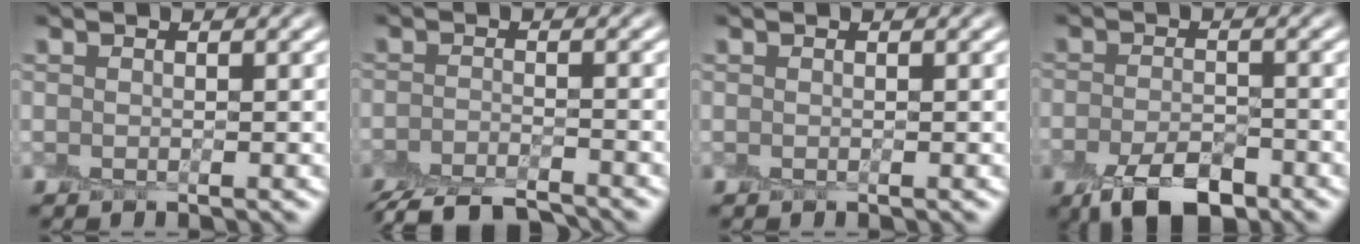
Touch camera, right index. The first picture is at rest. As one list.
[{"total": 5.4, "force": [-4.7, 1.3, 2.4], "torque": [-0.042, -0.014, -0.082]}, {"total": 0.0}, {"total": 4.8, "force": [-2.9, 2.2, 3.2], "torque": [-0.054, -0.001, -0.052]}]